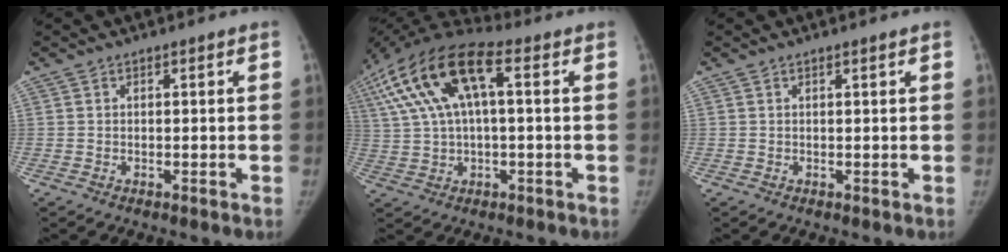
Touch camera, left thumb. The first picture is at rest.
{"total": 18.7, "force": [5.1, 7.7, 16.3], "torque": [-0.335, 0.045, 0.085]}
{"total": 0.6, "force": [0.4, -0.1, 0.5], "torque": [-0.009, 0.000, 0.008]}